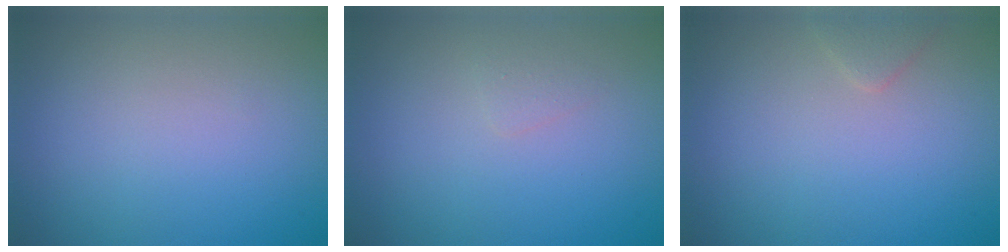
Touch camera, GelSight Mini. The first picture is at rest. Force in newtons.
{"total": 0.7, "press": 0.7, "slide": 0.0}
{"total": 0.9, "press": 0.9, "slide": 0.1}